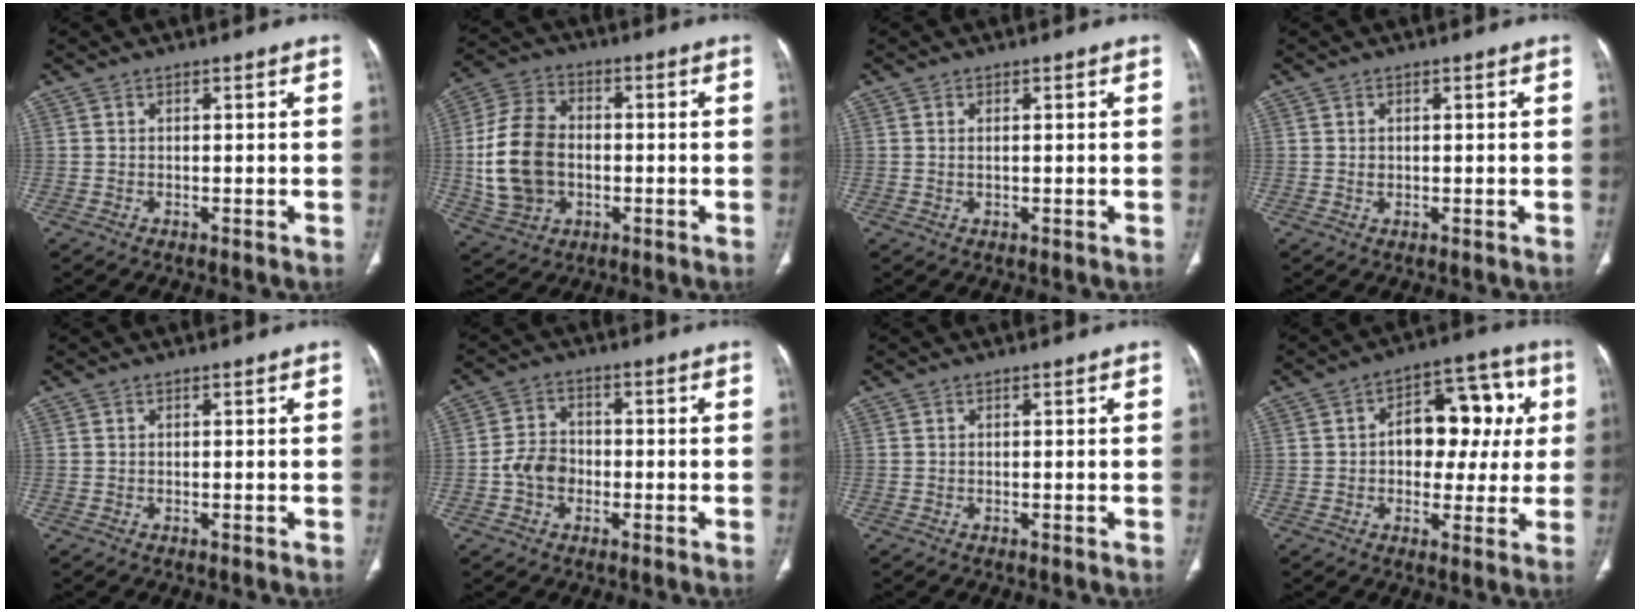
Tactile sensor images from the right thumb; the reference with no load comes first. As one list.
[{"total": 14.8, "force": [-1.1, 10.7, 10.1], "torque": [-0.190, 0.017, -0.014]}, {"total": 0.7, "force": [0.2, 0.2, 0.7], "torque": [-0.020, 0.001, 0.006]}, {"total": 0.7, "force": [0.1, 0.5, 0.4], "torque": [-0.009, -0.001, 0.005]}, {"total": 0.0}, {"total": 5.8, "force": [-1.5, 4.7, 3.2], "torque": [-0.043, 0.020, -0.036]}, {"total": 0.0}, {"total": 14.5, "force": [1.8, 9.4, 10.9], "torque": [-0.088, 0.033, 0.022]}]